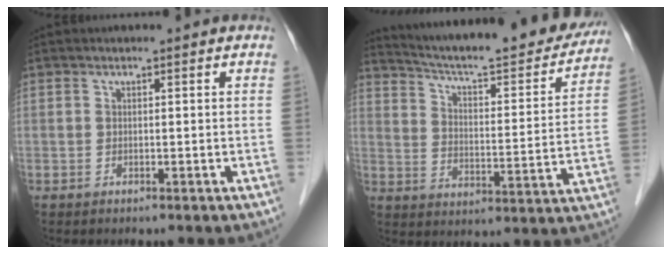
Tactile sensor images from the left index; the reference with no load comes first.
{"total": 25.1, "force": [22.8, 3.2, 10.2], "torque": [-0.157, -0.037, 0.303]}